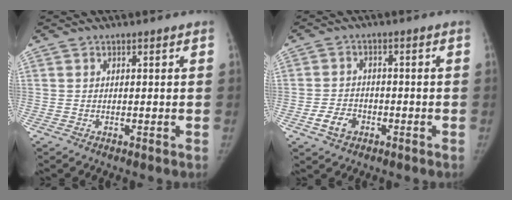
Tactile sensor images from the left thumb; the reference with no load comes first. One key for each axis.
{"total": 4.9, "fx": -2.3, "fy": 3.6, "fz": 2.3, "tx": -0.032, "ty": 0.019, "tz": -0.039}